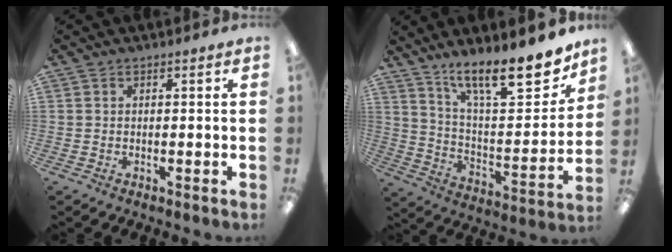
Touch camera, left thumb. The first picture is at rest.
{"total": 18.3, "force": [13.8, 5.3, 10.9], "torque": [-0.154, -0.108, 0.228]}